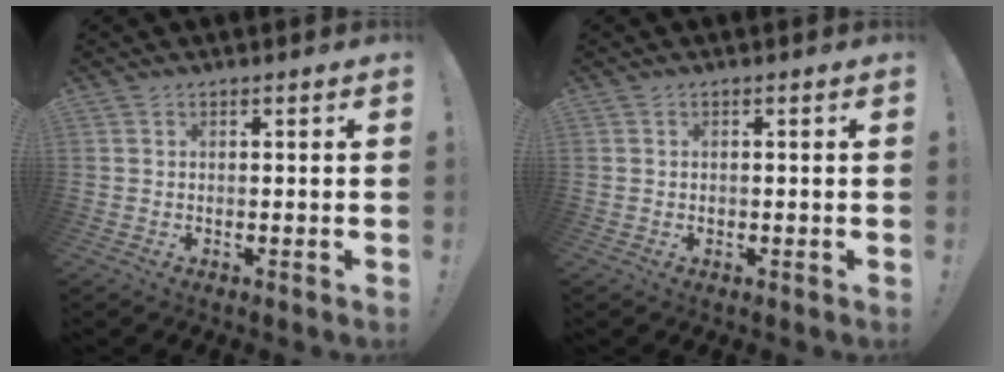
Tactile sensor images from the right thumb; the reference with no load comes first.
{"total": 0.5, "force": [-0.1, 0.5, 0.0], "torque": [-0.003, 0.002, -0.001]}